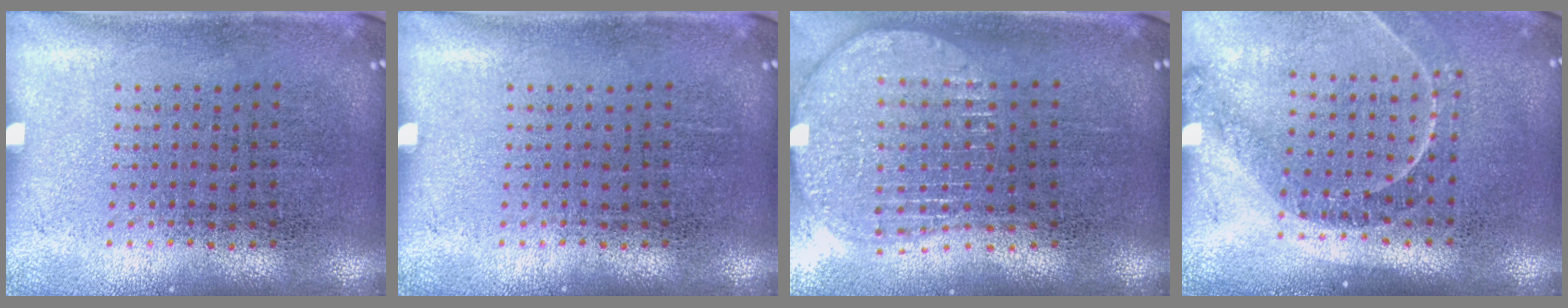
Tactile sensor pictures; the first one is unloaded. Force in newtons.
{"total": 0.0}
{"total": 1.8, "press": 1.5, "slide": 1.0}
{"total": 1.3, "press": 1.3, "slide": 0.2}